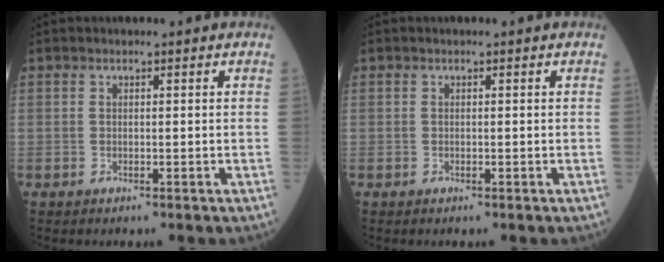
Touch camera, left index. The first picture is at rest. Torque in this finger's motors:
{"motor_torque": [-0.18, -0.14, -0.02, -0.01]}